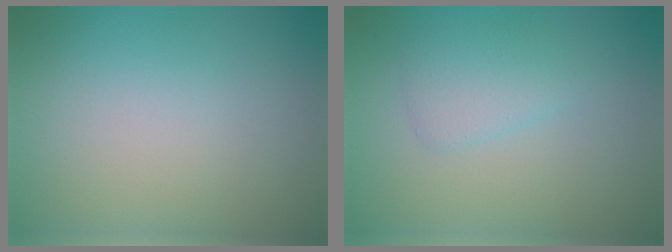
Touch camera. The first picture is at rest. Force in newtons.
{"total": 1.9, "press": 1.9, "slide": 0.1}